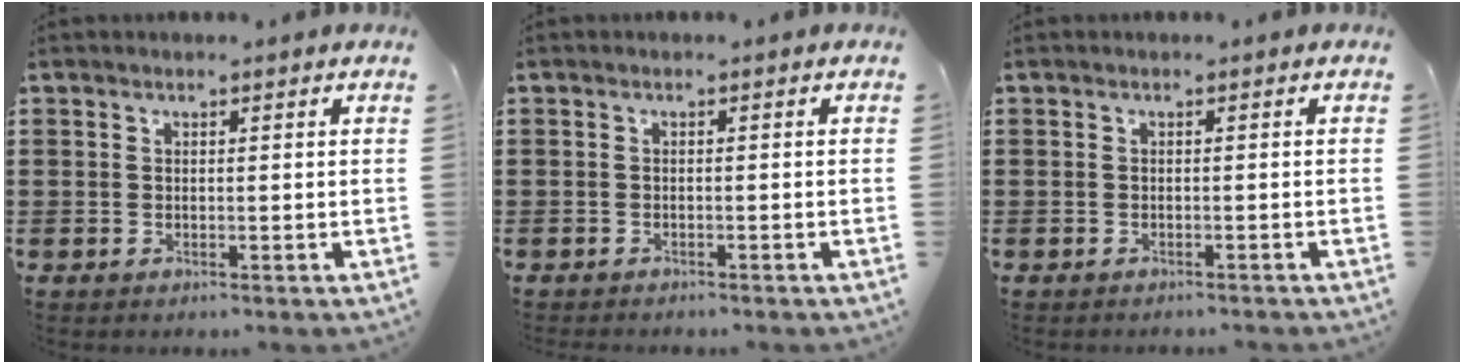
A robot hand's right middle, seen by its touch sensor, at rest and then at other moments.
{"total": 0.5, "force": [-0.5, 0.0, 0.0], "torque": [0.000, 0.000, -0.012]}
{"total": 0.6, "force": [-0.6, 0.0, 0.0], "torque": [-0.002, -0.001, -0.011]}